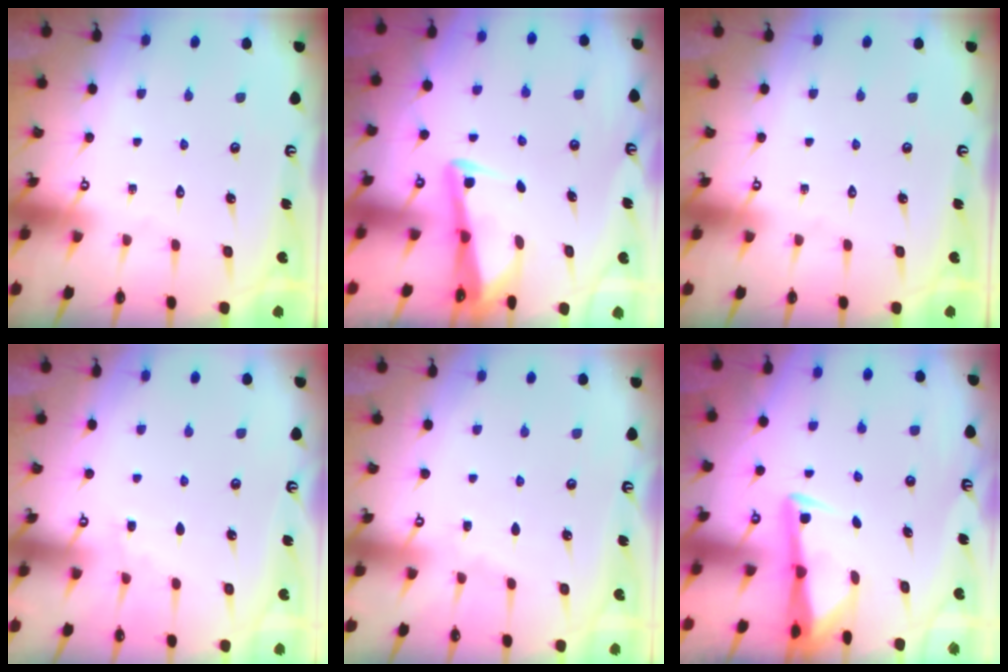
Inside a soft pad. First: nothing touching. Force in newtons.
{"total": 3.1, "press": 3.1, "slide": 0.4}
{"total": 0.0}
{"total": 4.4, "press": 4.4, "slide": 0.6}
{"total": 3.2, "press": 3.2, "slide": 0.4}
{"total": 3.0, "press": 2.9, "slide": 0.4}